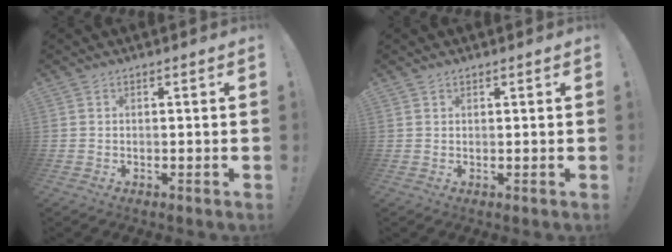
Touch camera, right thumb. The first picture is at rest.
{"total": 0.8, "force": [0.7, 0.4, 0.1], "torque": [0.000, 0.000, 0.014]}